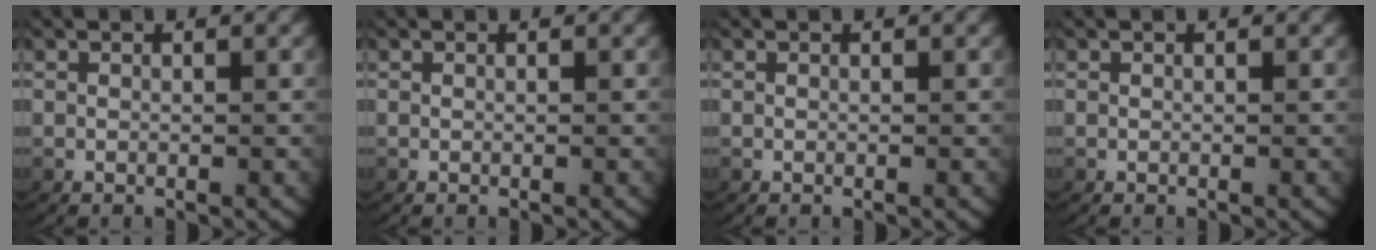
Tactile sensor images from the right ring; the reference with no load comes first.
{"total": 0.0}
{"total": 0.0}
{"total": 0.0}